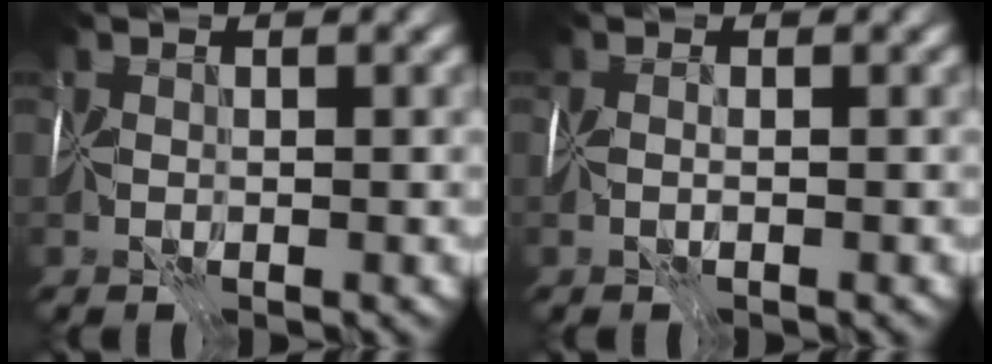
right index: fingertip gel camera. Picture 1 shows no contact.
{"total": 0.9, "force": [-0.2, 0.2, 0.9], "torque": [-0.015, -0.005, -0.003]}